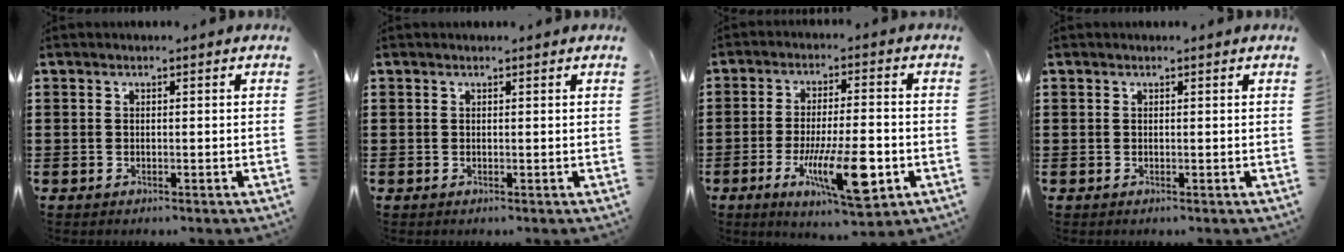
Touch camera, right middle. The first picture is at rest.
{"total": 0.0}
{"total": 11.8, "force": [-4.1, 3.4, 10.5], "torque": [-0.187, -0.007, -0.069]}
{"total": 0.0}